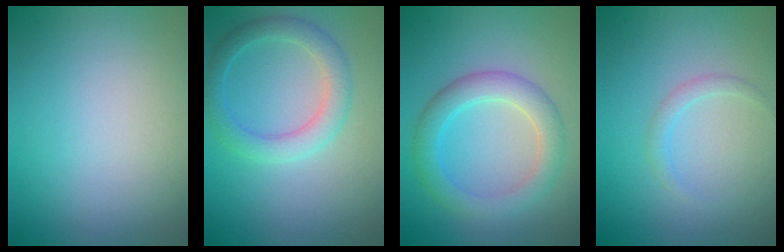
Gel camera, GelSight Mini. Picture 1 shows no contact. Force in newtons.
{"total": 3.2, "press": 3.2, "slide": 0.0}
{"total": 3.9, "press": 3.9, "slide": 0.1}
{"total": 1.1, "press": 1.1, "slide": 0.1}